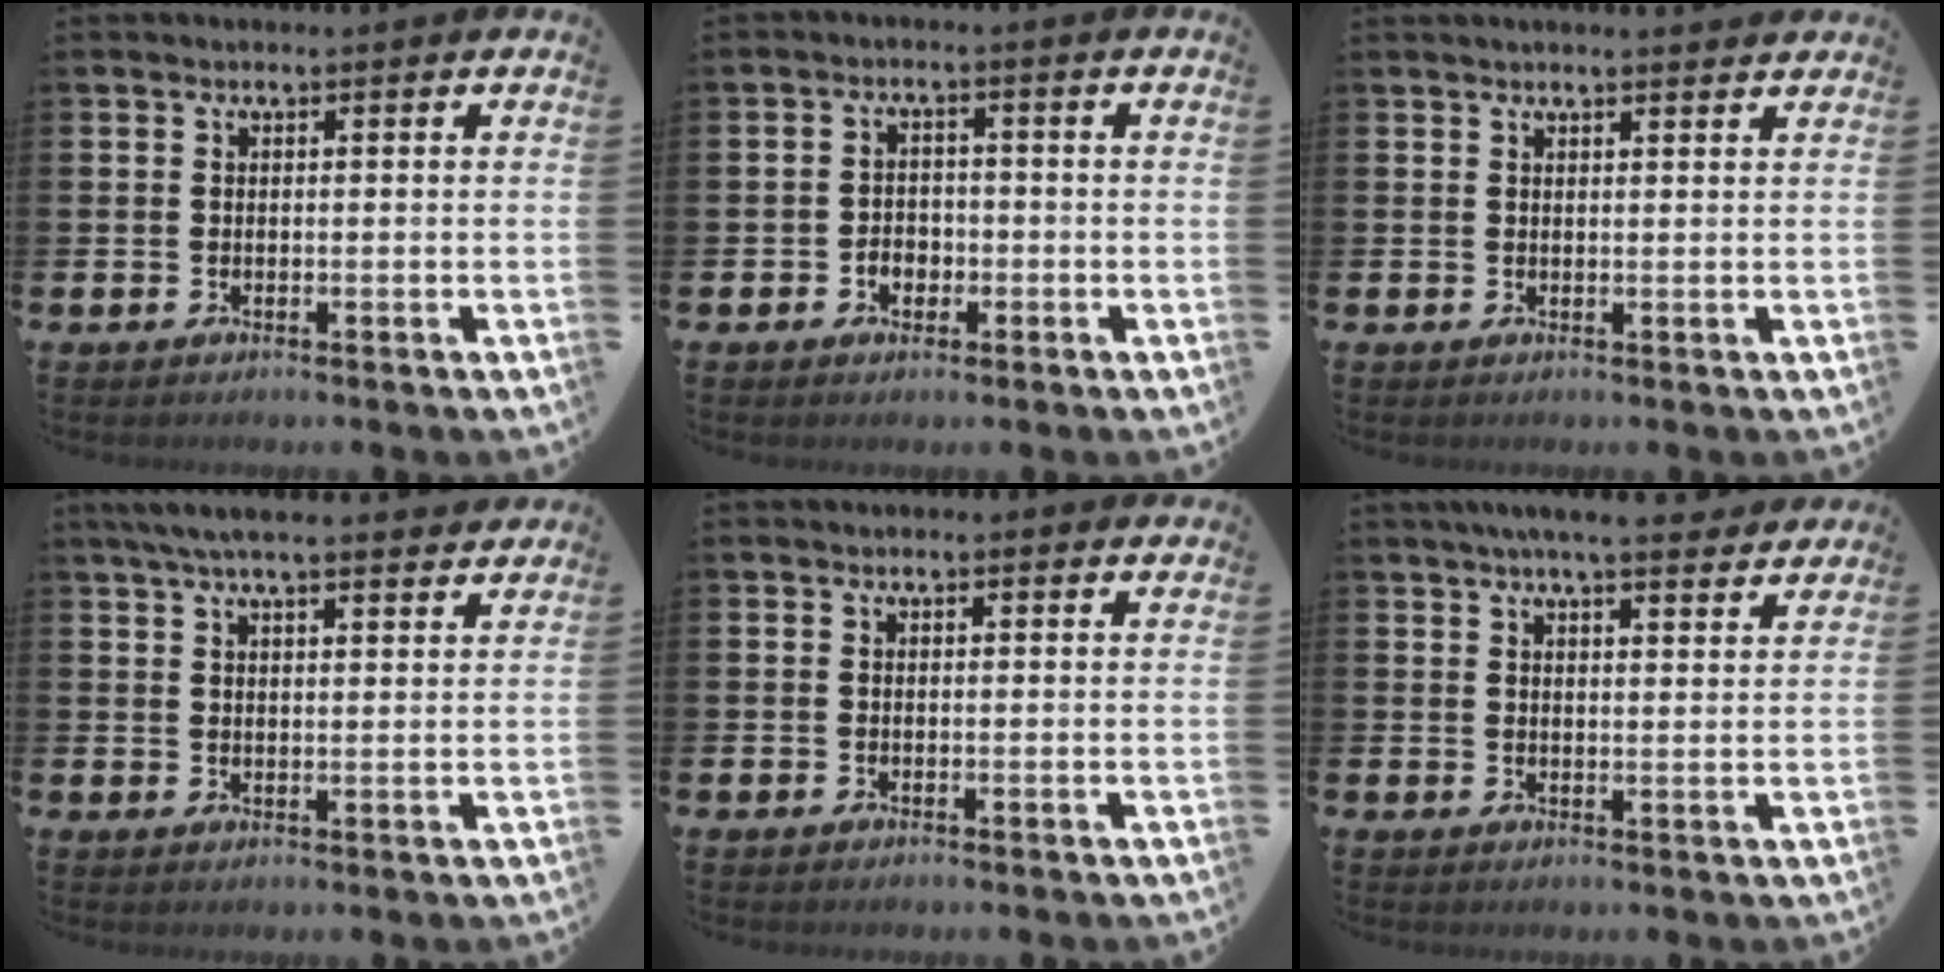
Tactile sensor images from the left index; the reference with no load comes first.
{"total": 2.4, "force": [-1.0, 1.9, 1.1], "torque": [-0.015, 0.000, -0.025]}
{"total": 1.5, "force": [1.5, -0.1, 0.1], "torque": [0.010, -0.011, 0.024]}
{"total": 5.5, "force": [5.0, 0.8, 2.1], "torque": [-0.052, -0.011, 0.091]}
{"total": 0.5, "force": [0.5, 0.2, 0.1], "torque": [-0.003, 0.003, 0.008]}
{"total": 5.4, "force": [5.1, 0.3, 1.9], "torque": [-0.036, -0.021, 0.089]}